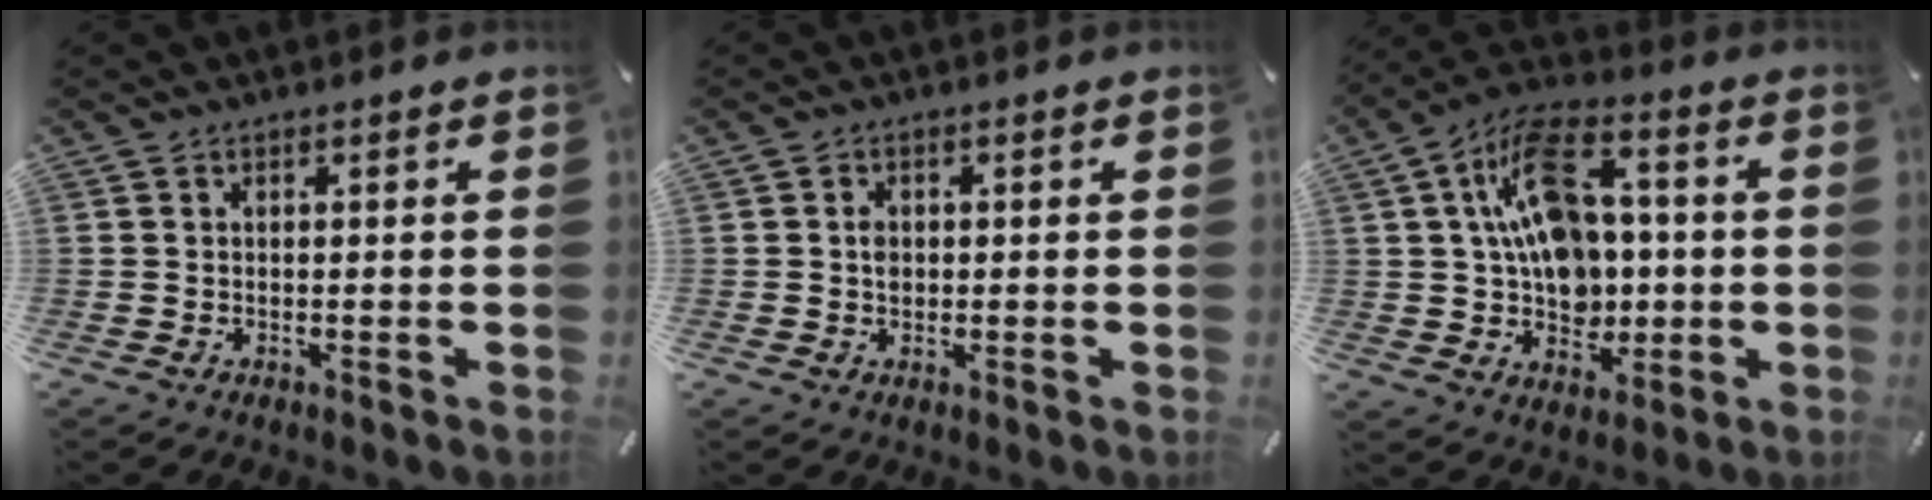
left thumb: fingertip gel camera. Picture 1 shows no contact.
{"total": 2.1, "force": [0.0, 1.7, 1.2], "torque": [-0.026, 0.005, -0.001]}
{"total": 16.3, "force": [2.6, 11.9, 10.8], "torque": [-0.203, 0.005, 0.050]}